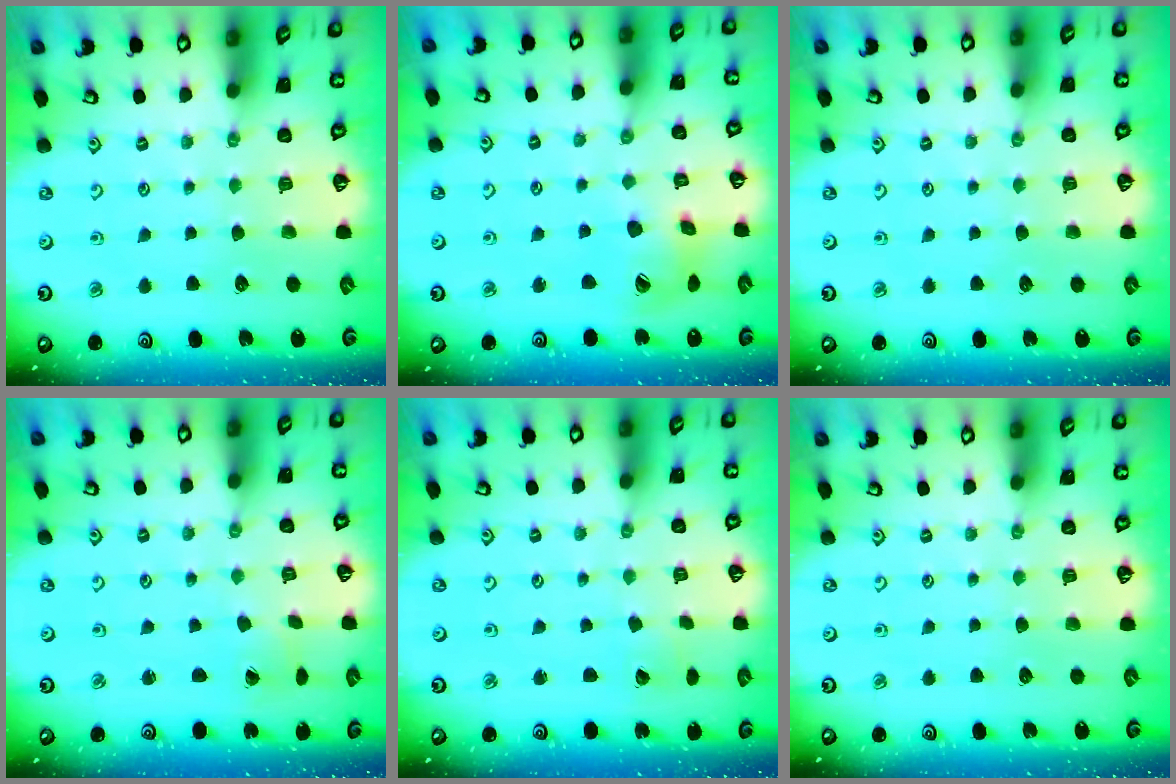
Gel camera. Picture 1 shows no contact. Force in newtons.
{"total": 11.9, "press": 11.8, "slide": 1.4}
{"total": 0.0}
{"total": 1.6, "press": 1.5, "slide": 0.1}
{"total": 2.6, "press": 2.6, "slide": 0.4}
{"total": 0.0}